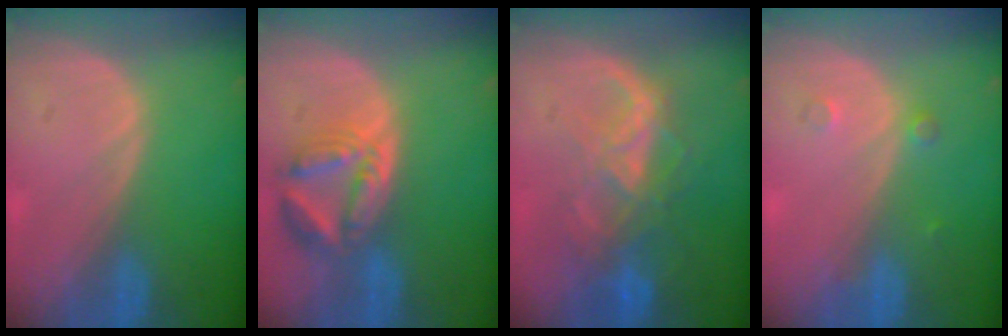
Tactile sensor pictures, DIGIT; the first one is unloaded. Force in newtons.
{"total": 8.0, "press": 7.1, "slide": 3.8}
{"total": 8.9, "press": 7.5, "slide": 4.7}
{"total": 1.5, "press": 1.5, "slide": 0.1}